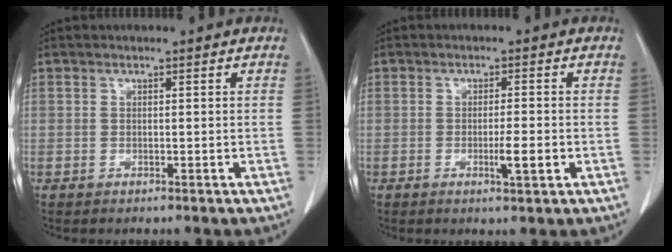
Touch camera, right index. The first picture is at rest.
{"total": 3.5, "force": [-1.0, 0.2, 3.3], "torque": [-0.053, -0.003, -0.013]}